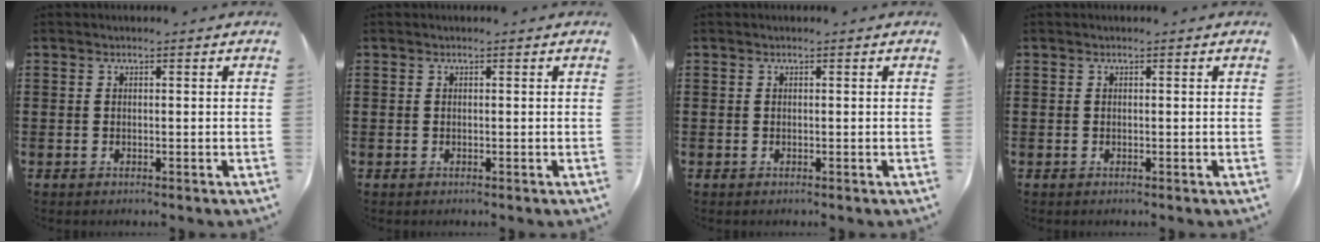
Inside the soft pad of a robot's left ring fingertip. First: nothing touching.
{"total": 0.0}
{"total": 0.0}
{"total": 0.0}